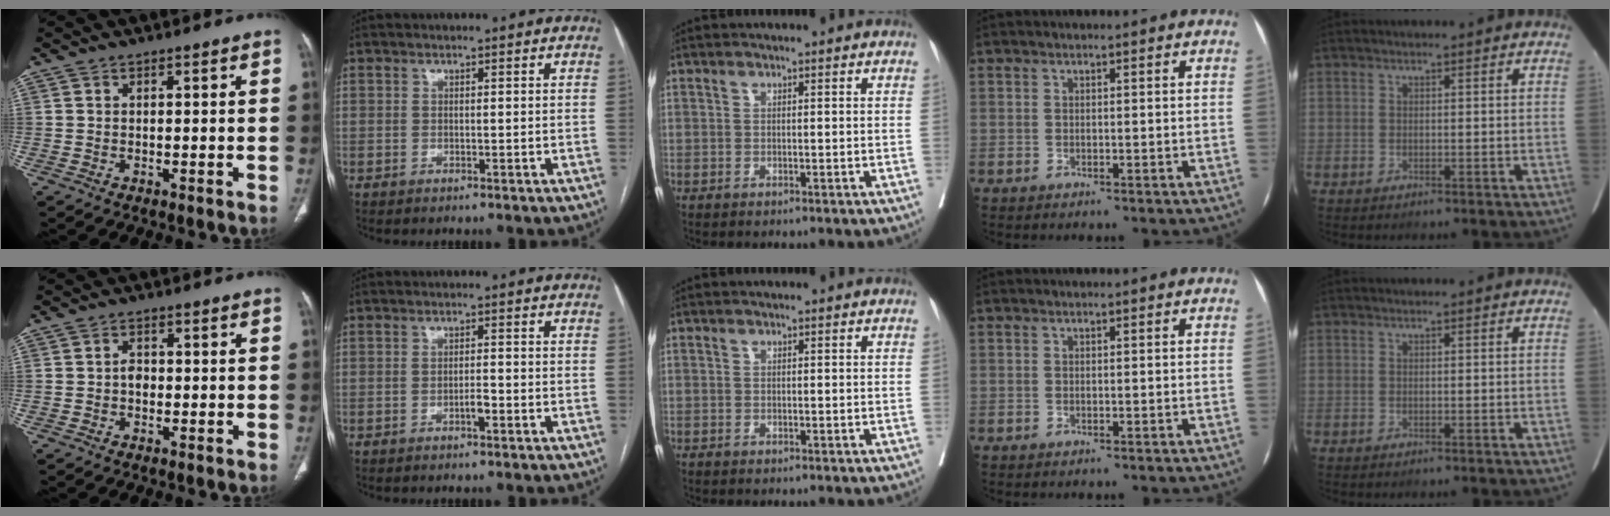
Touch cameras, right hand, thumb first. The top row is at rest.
{"thumb": {"total": 2.0, "force": [-0.3, 1.5, 1.3], "torque": [-0.011, 0.006, -0.009]}, "index": {"total": 1.7, "force": [-0.8, 0.4, 1.5], "torque": [-0.026, 0.001, -0.013]}}